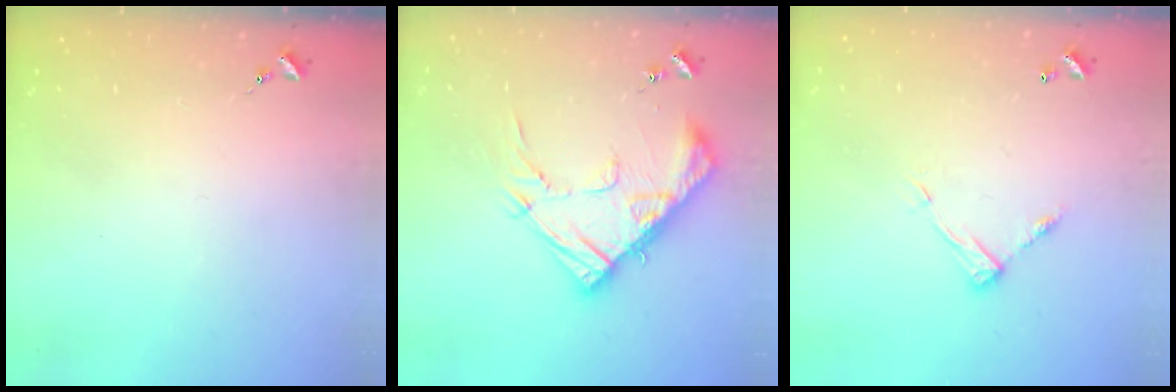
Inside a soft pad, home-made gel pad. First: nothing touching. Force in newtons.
{"total": 15.9, "press": 15.9, "slide": 1.2}
{"total": 7.9, "press": 7.9, "slide": 0.3}